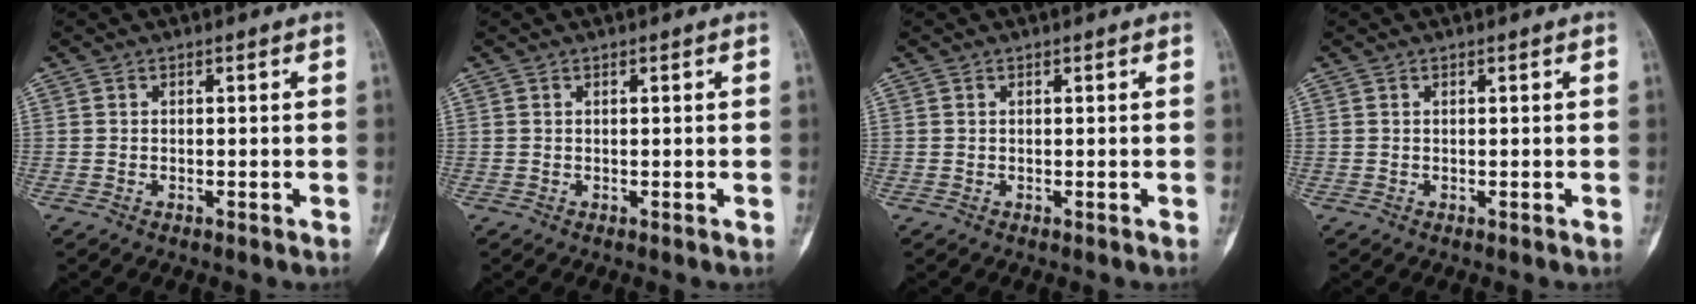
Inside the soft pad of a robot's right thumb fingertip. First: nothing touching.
{"total": 0.0}
{"total": 0.0}
{"total": 0.0}